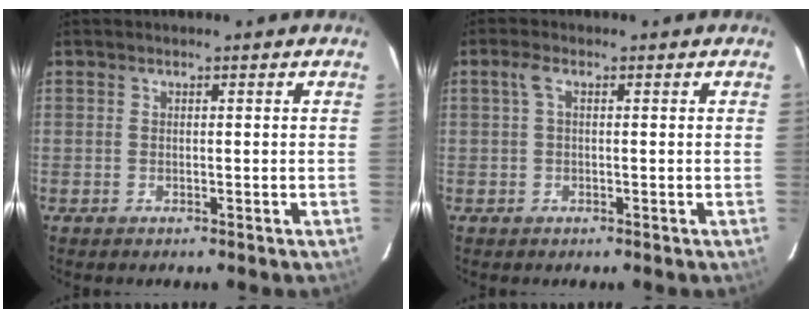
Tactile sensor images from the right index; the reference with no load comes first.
{"total": 1.9, "force": [0.4, 0.6, 1.8], "torque": [-0.039, 0.008, 0.006]}